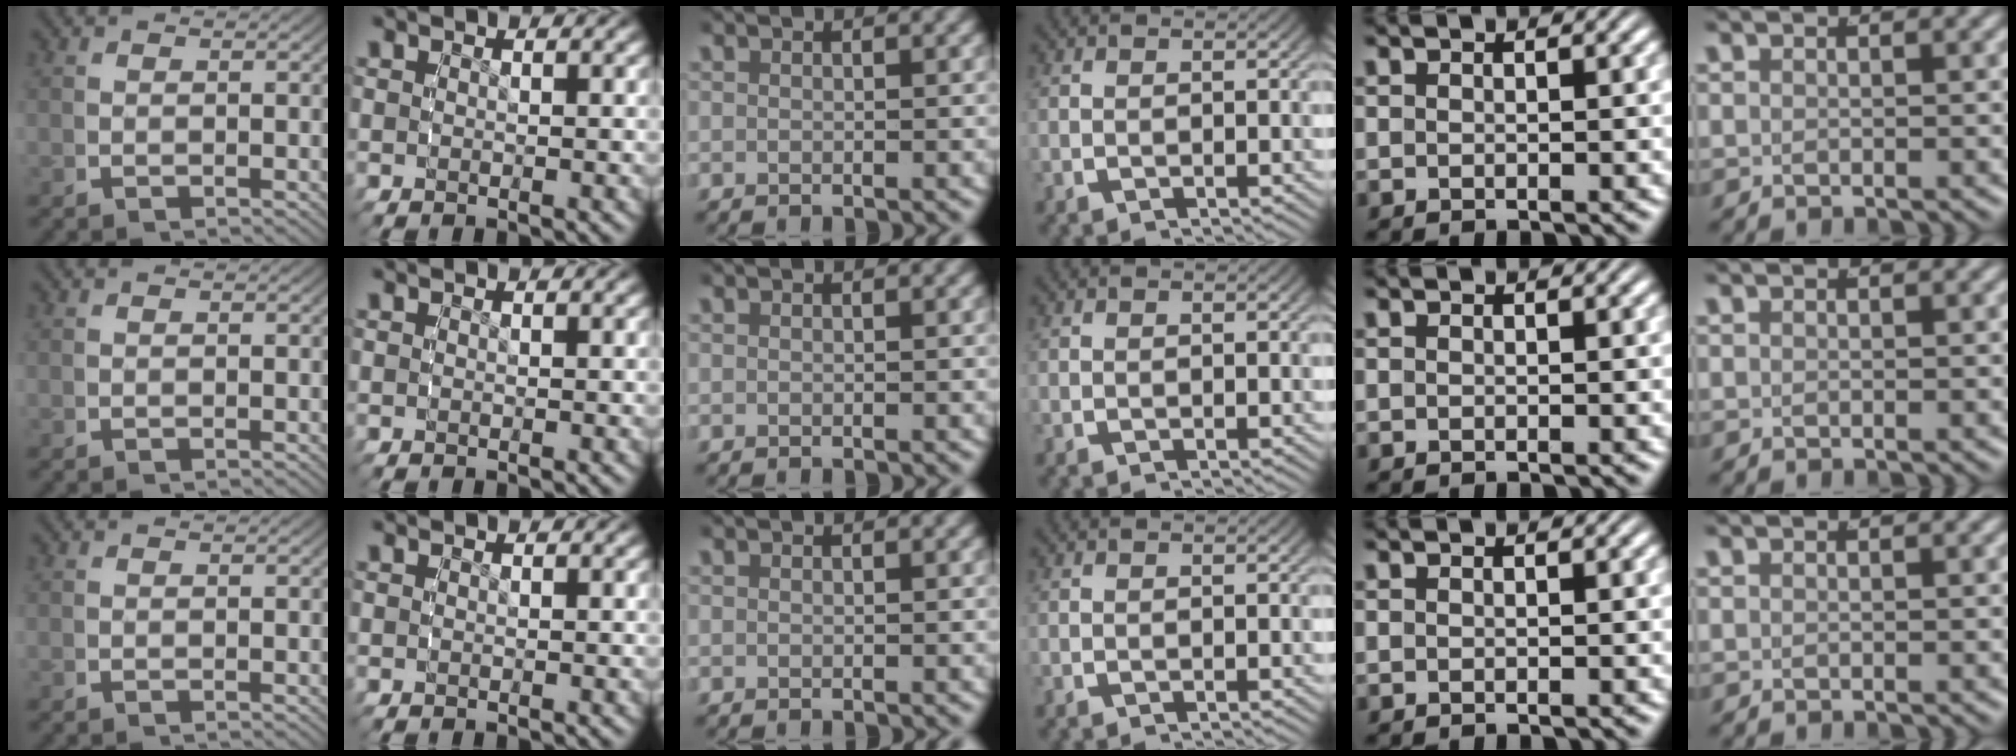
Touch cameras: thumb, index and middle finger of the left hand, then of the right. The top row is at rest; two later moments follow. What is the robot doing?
{"motion": "reach", "object": "backpack"}